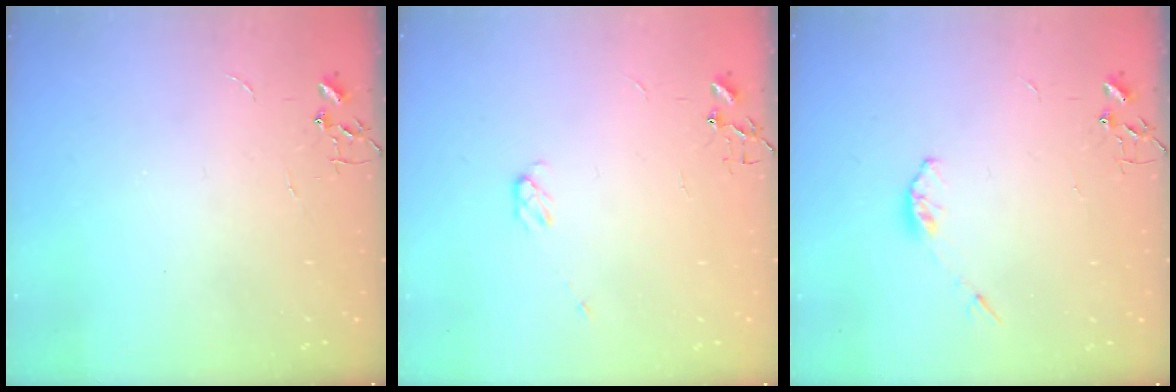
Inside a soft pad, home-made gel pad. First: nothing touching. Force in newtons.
{"total": 3.5, "press": 3.5, "slide": 0.6}
{"total": 3.3, "press": 3.3, "slide": 0.5}